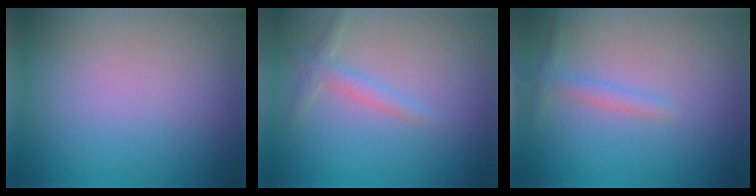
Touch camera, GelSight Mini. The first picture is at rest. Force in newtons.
{"total": 1.7, "press": 1.7, "slide": 0.1}
{"total": 1.4, "press": 1.4, "slide": 0.1}